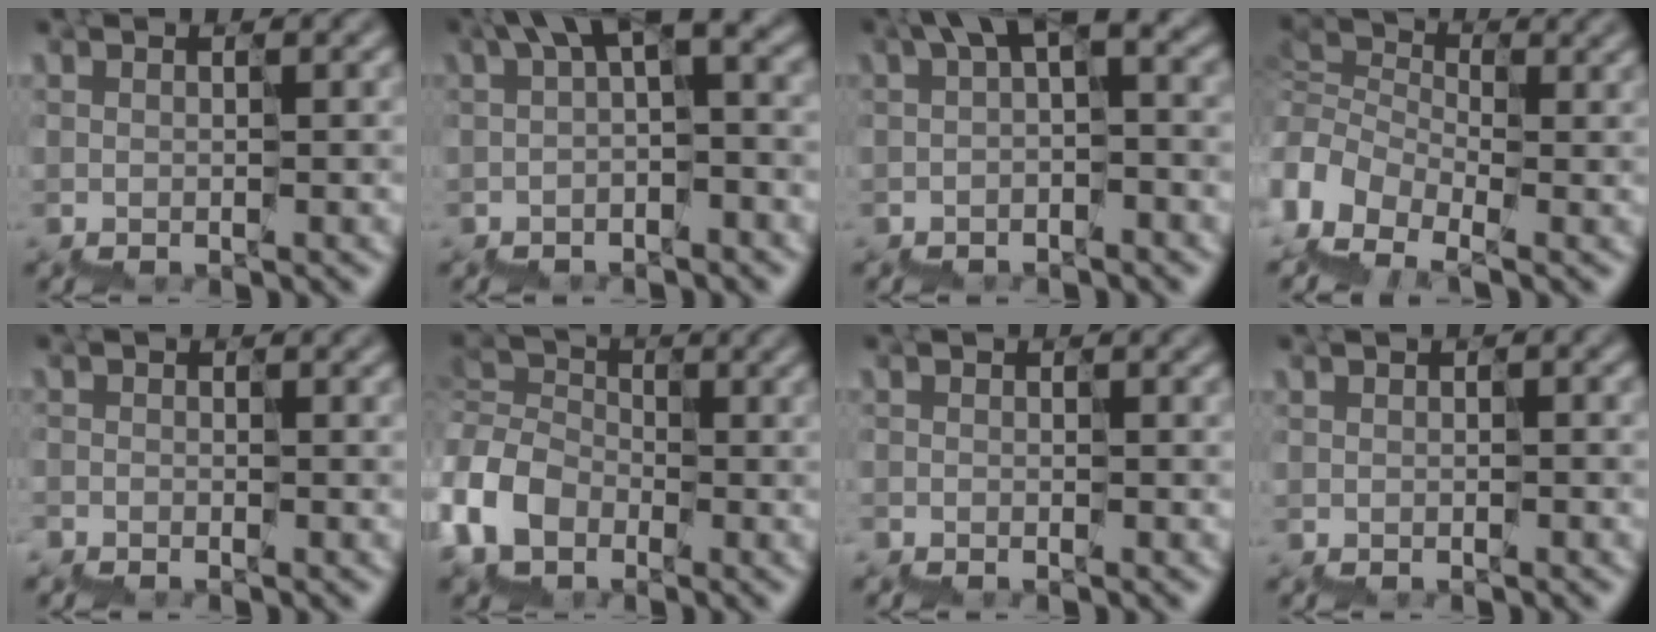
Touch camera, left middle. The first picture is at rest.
{"total": 4.6, "force": [1.2, 1.7, 4.1], "torque": [-0.069, 0.013, 0.013]}
{"total": 3.2, "force": [0.4, 1.2, 3.0], "torque": [-0.053, 0.009, 0.000]}
{"total": 3.8, "force": [-3.4, 1.8, -0.3], "torque": [-0.001, -0.004, -0.088]}
{"total": 1.4, "force": [-1.1, -0.4, -0.8], "torque": [0.011, -0.005, -0.026]}
{"total": 5.2, "force": [-4.7, 2.1, -0.9], "torque": [0.007, -0.004, -0.105]}
{"total": 1.1, "force": [-0.8, -0.3, -0.6], "torque": [0.007, -0.004, -0.017]}
{"total": 0.8, "force": [-0.4, 0.4, 0.5], "torque": [-0.006, 0.002, -0.009]}